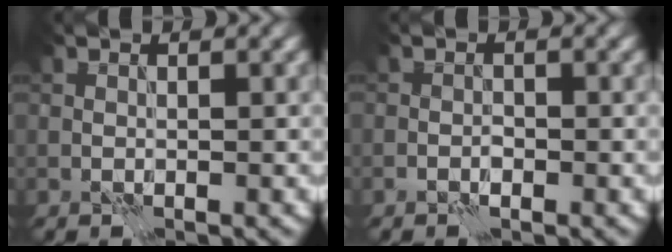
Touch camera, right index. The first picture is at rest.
{"total": 0.8, "force": [-0.4, 0.5, 0.5], "torque": [-0.009, 0.002, -0.010]}